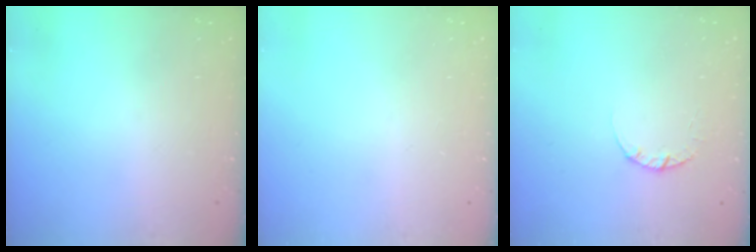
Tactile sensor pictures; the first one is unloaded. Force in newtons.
{"total": 0.0}
{"total": 2.4, "press": 2.3, "slide": 0.3}